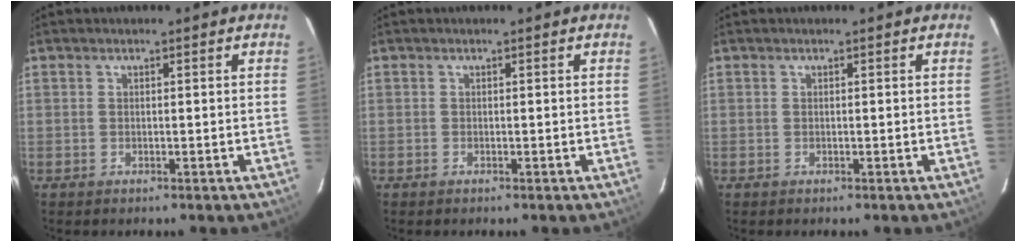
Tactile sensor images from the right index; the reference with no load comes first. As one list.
[{"total": 0.0}, {"total": 0.0}]